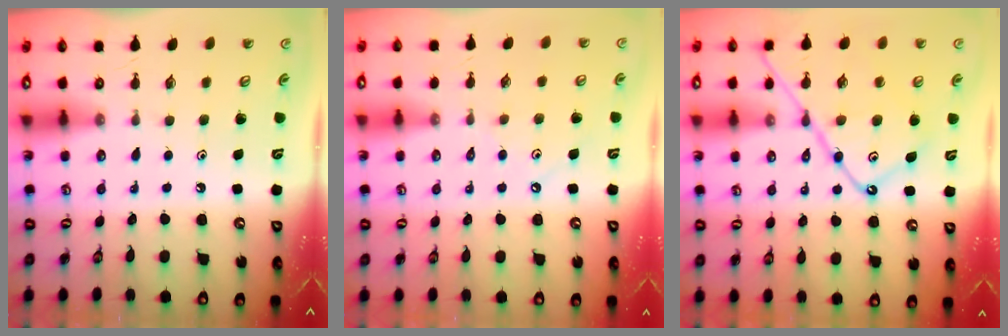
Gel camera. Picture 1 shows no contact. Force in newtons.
{"total": 2.8, "press": 2.8, "slide": 0.4}
{"total": 15.1, "press": 15.0, "slide": 1.4}